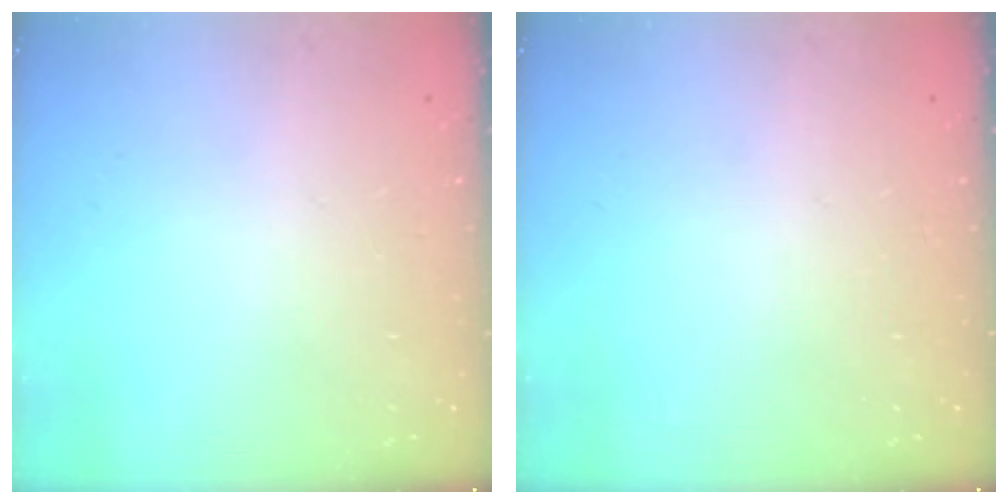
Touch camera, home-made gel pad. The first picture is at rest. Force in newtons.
{"total": 0.0}